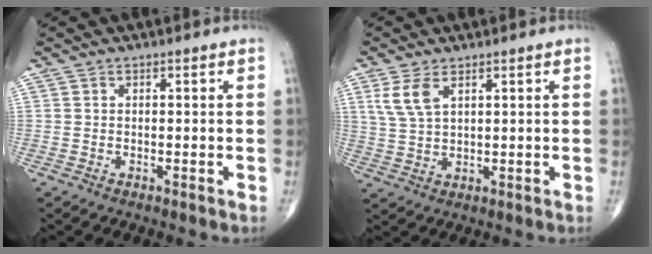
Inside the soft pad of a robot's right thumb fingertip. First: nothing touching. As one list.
[{"total": 5.3, "force": [2.5, 2.4, 4.0], "torque": [-0.089, -0.003, 0.060]}]